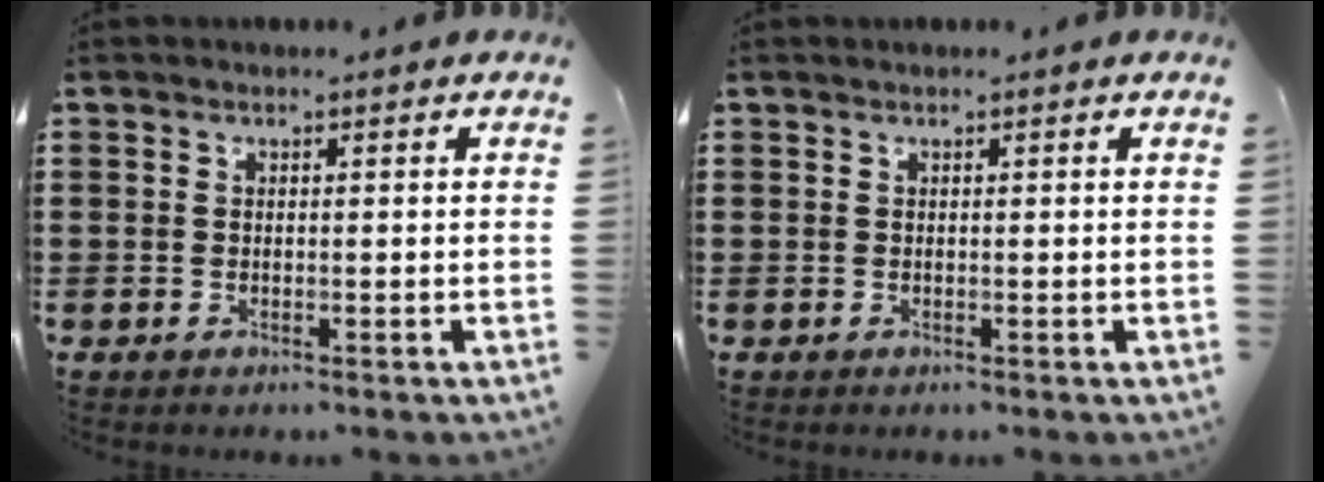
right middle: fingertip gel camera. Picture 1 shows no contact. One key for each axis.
{"total": 0.0}